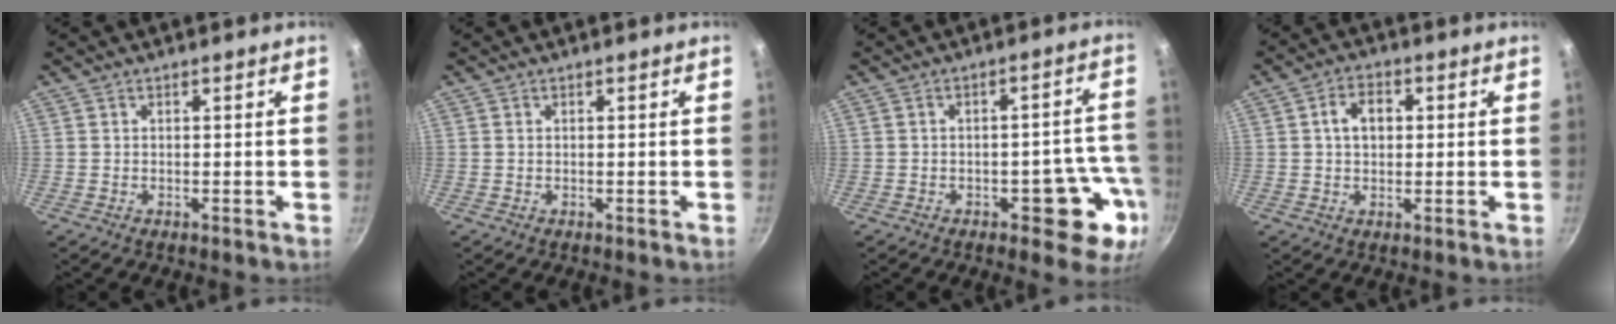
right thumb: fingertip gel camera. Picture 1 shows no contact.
{"total": 0.0}
{"total": 10.1, "force": [-3.9, 5.2, 7.8], "torque": [-0.027, 0.040, -0.040]}
{"total": 5.6, "force": [0.9, 3.9, 3.9], "torque": [-0.047, 0.012, 0.010]}